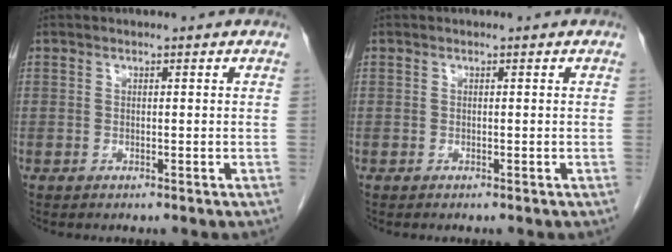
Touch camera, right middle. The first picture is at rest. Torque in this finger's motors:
{"motor_torque": [-0.22, -0.01, 0.07, 0.01]}